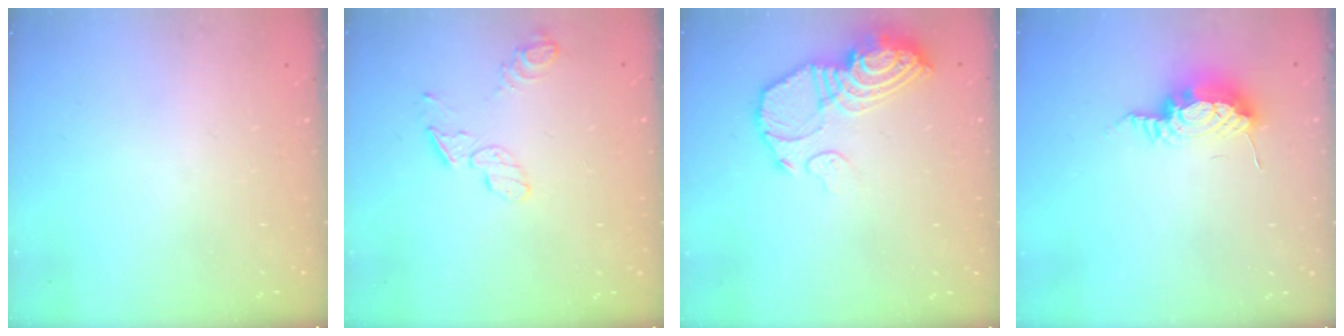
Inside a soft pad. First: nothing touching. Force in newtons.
{"total": 6.5, "press": 6.5, "slide": 0.0}
{"total": 12.7, "press": 12.6, "slide": 1.1}
{"total": 9.1, "press": 8.9, "slide": 2.1}